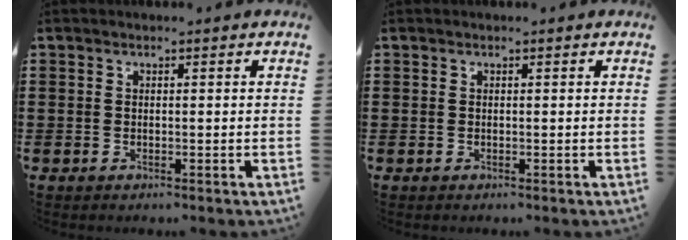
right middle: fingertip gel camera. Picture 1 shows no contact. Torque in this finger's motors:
{"motor_torque": [0.05, -0.04, -0.01, -0.01]}